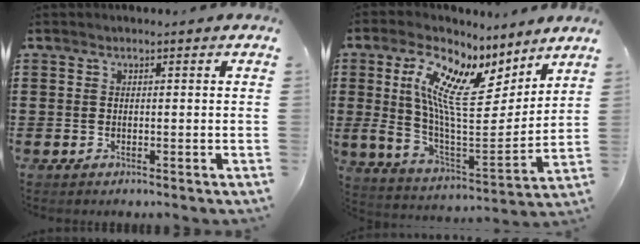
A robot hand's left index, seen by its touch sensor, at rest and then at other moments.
{"total": 12.6, "force": [7.7, 4.4, 9.0], "torque": [-0.197, -0.040, 0.135]}